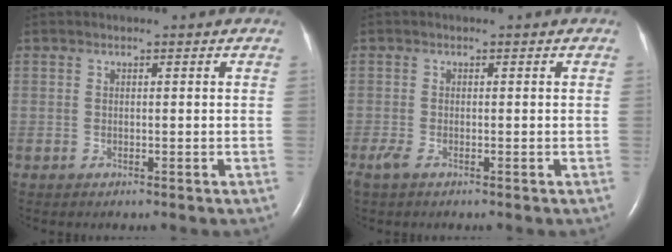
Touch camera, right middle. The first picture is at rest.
{"total": 1.5, "force": [-1.0, 0.4, 1.1], "torque": [-0.034, -0.006, -0.021]}